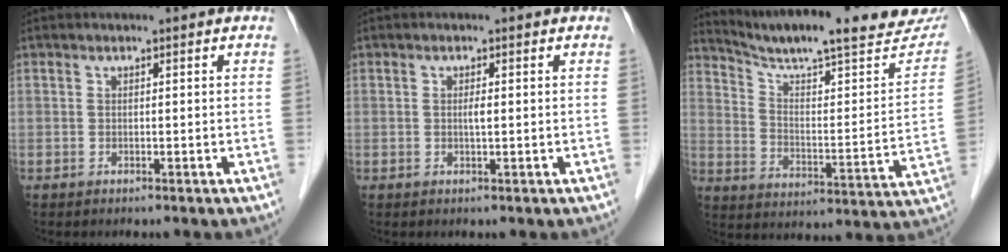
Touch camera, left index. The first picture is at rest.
{"total": 1.0, "force": [0.1, 0.1, 1.0], "torque": [-0.019, -0.001, 0.000]}
{"total": 24.3, "force": [21.5, 3.3, 10.9], "torque": [-0.162, -0.037, 0.294]}